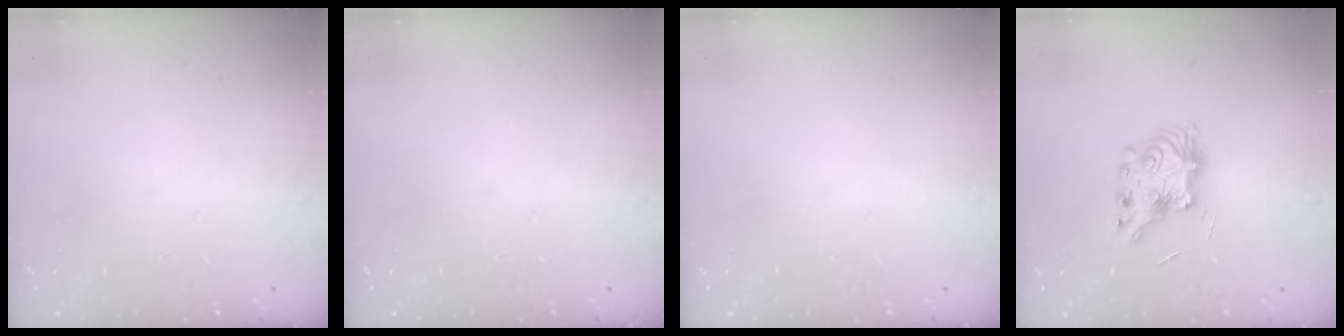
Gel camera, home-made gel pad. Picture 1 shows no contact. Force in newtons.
{"total": 0.0}
{"total": 0.0}
{"total": 7.9, "press": 7.9, "slide": 0.3}